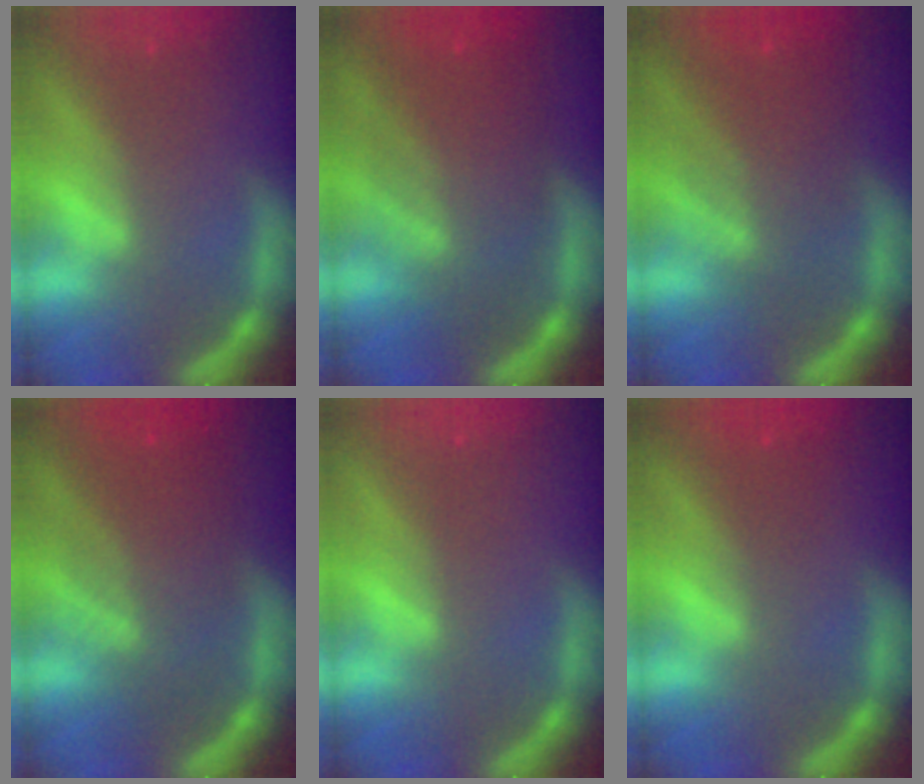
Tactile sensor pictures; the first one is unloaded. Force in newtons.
{"total": 8.5}
{"total": 6.5}
{"total": 7.0}
{"total": 0.0}
{"total": 1.4}